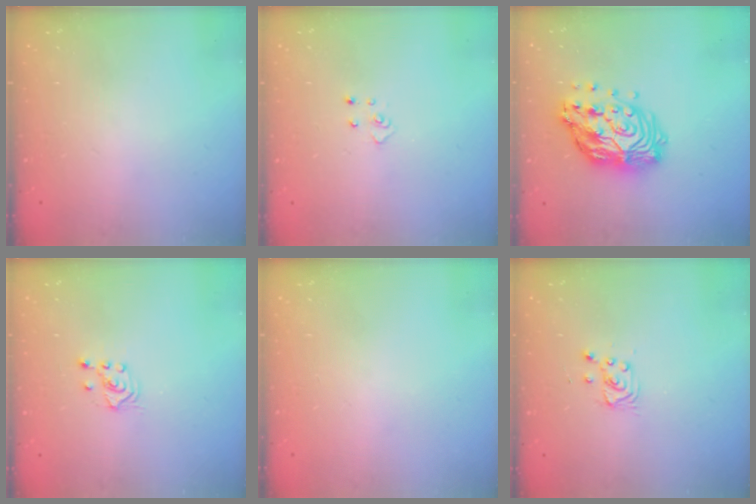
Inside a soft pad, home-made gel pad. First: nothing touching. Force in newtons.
{"total": 3.7, "press": 3.7, "slide": 0.3}
{"total": 17.1, "press": 17.0, "slide": 1.6}
{"total": 2.1, "press": 2.0, "slide": 0.8}
{"total": 0.0}
{"total": 2.9, "press": 2.9, "slide": 0.4}